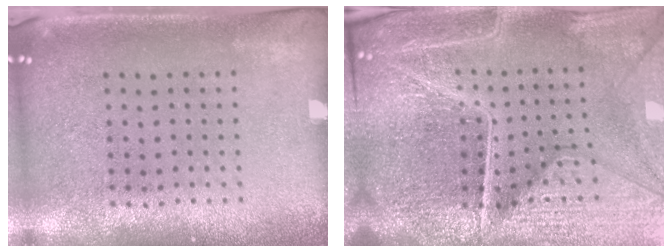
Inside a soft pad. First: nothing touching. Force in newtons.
{"total": 6.5, "press": 5.8, "slide": 3.0}